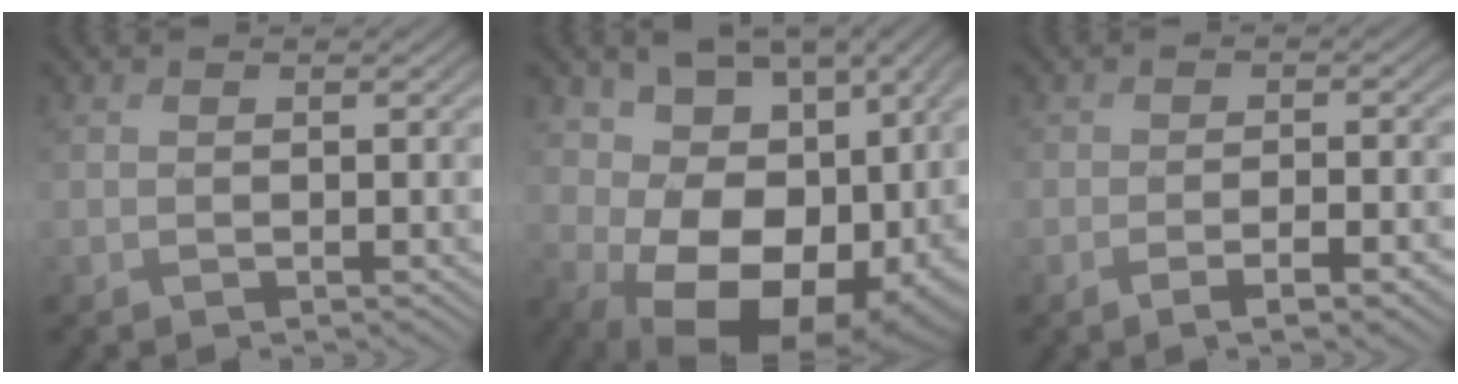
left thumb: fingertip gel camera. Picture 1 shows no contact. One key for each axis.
{"total": 16.6, "fx": 0.3, "fy": 11.7, "fz": 11.7, "tx": -0.183, "ty": -0.059, "tz": 0.058}
{"total": 4.4, "fx": -2.8, "fy": 1.0, "fz": 3.2, "tx": -0.048, "ty": -0.001, "tz": -0.042}